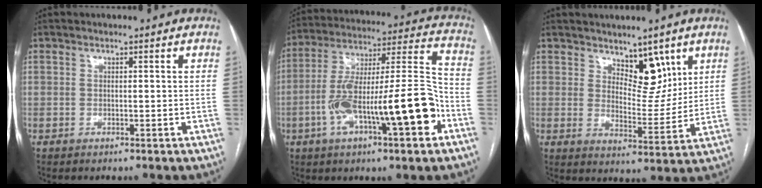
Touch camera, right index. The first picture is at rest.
{"total": 21.1, "force": [-7.1, 3.6, 19.5], "torque": [-0.313, 0.019, -0.107]}
{"total": 7.0, "force": [4.5, 3.4, 4.1], "torque": [-0.053, -0.009, 0.078]}